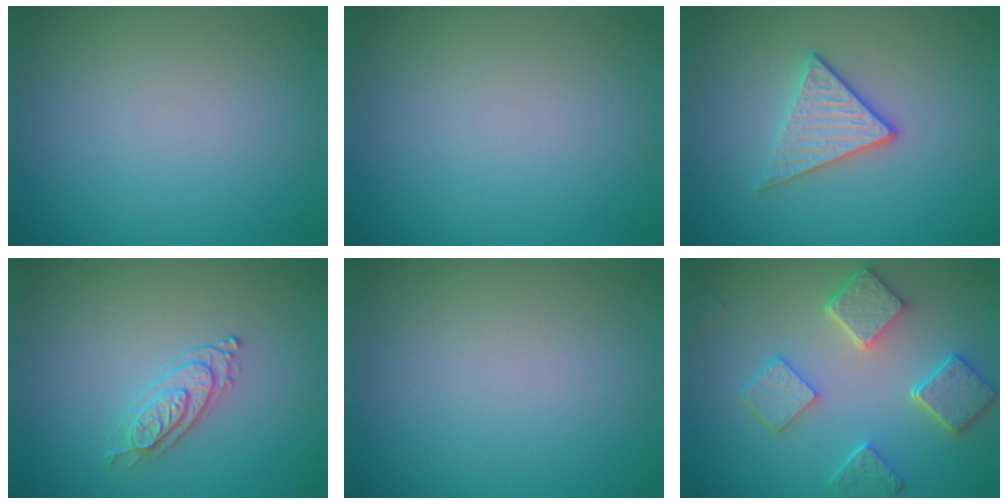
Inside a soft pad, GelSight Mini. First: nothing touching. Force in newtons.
{"total": 0.0}
{"total": 2.9, "press": 2.6, "slide": 1.4}
{"total": 2.2, "press": 2.1, "slide": 0.6}
{"total": 0.0}
{"total": 5.4, "press": 4.4, "slide": 3.2}